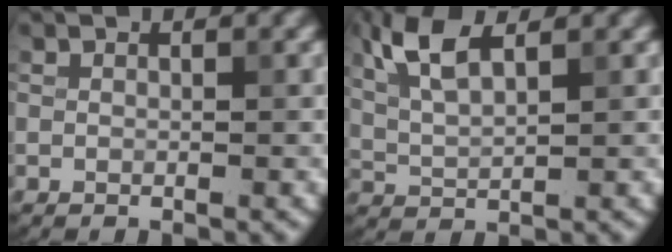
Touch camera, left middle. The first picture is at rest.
{"total": 4.8, "force": [2.6, 1.6, 3.7], "torque": [-0.090, 0.011, 0.055]}